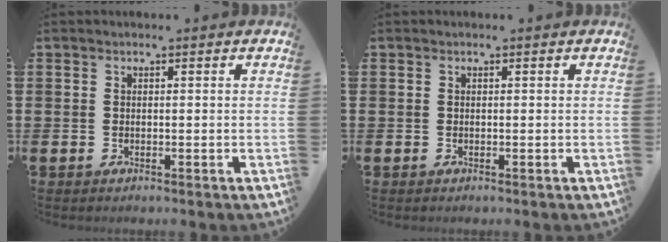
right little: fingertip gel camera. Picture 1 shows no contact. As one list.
[{"total": 0.0}]